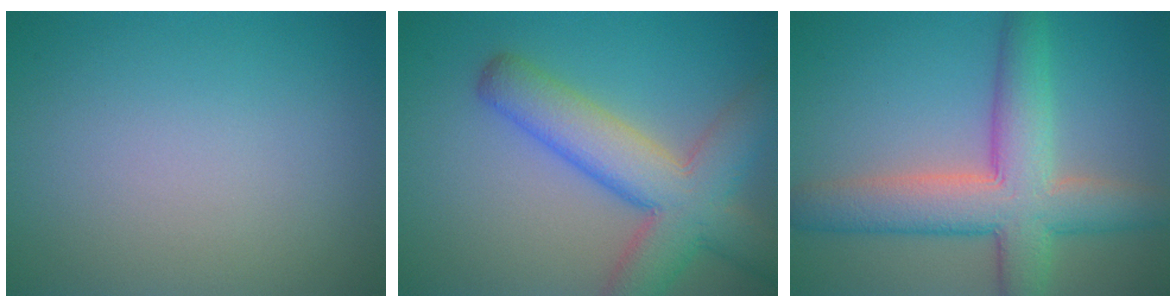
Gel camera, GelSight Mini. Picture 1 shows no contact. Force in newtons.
{"total": 8.1, "press": 8.1, "slide": 0.3}
{"total": 8.0, "press": 8.0, "slide": 0.3}